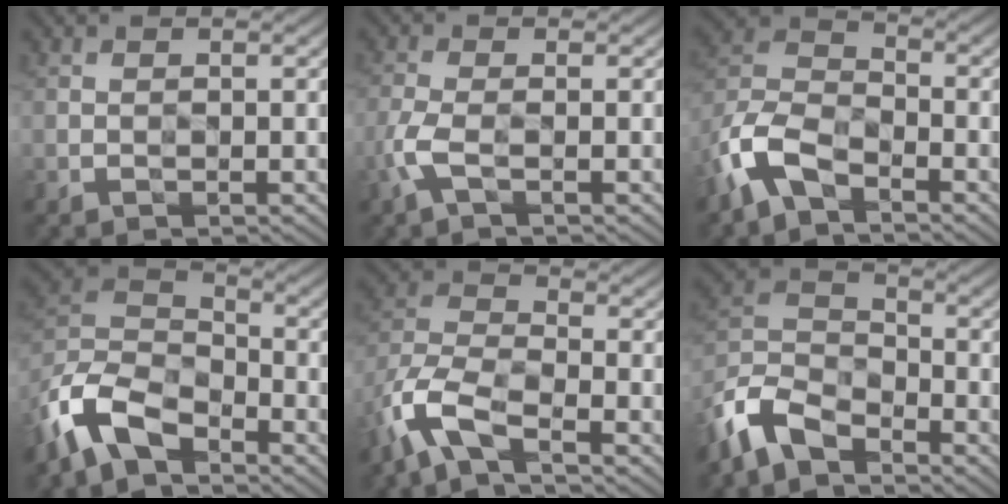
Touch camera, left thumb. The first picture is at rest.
{"total": 3.0, "force": [-1.3, 0.9, 2.5], "torque": [-0.073, 0.002, -0.033]}
{"total": 8.9, "force": [-5.6, 4.3, 5.5], "torque": [-0.134, -0.002, -0.135]}
{"total": 11.8, "force": [-8.1, 5.7, 6.4], "torque": [-0.162, -0.012, -0.181]}
{"total": 8.5, "force": [-5.5, 2.8, 5.9], "torque": [-0.142, -0.002, -0.129]}
{"total": 9.1, "force": [-6.9, 4.0, 4.2], "torque": [-0.103, -0.005, -0.161]}